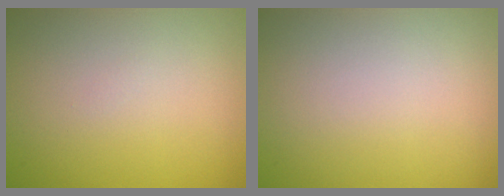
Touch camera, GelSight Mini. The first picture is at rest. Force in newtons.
{"total": 0.0}